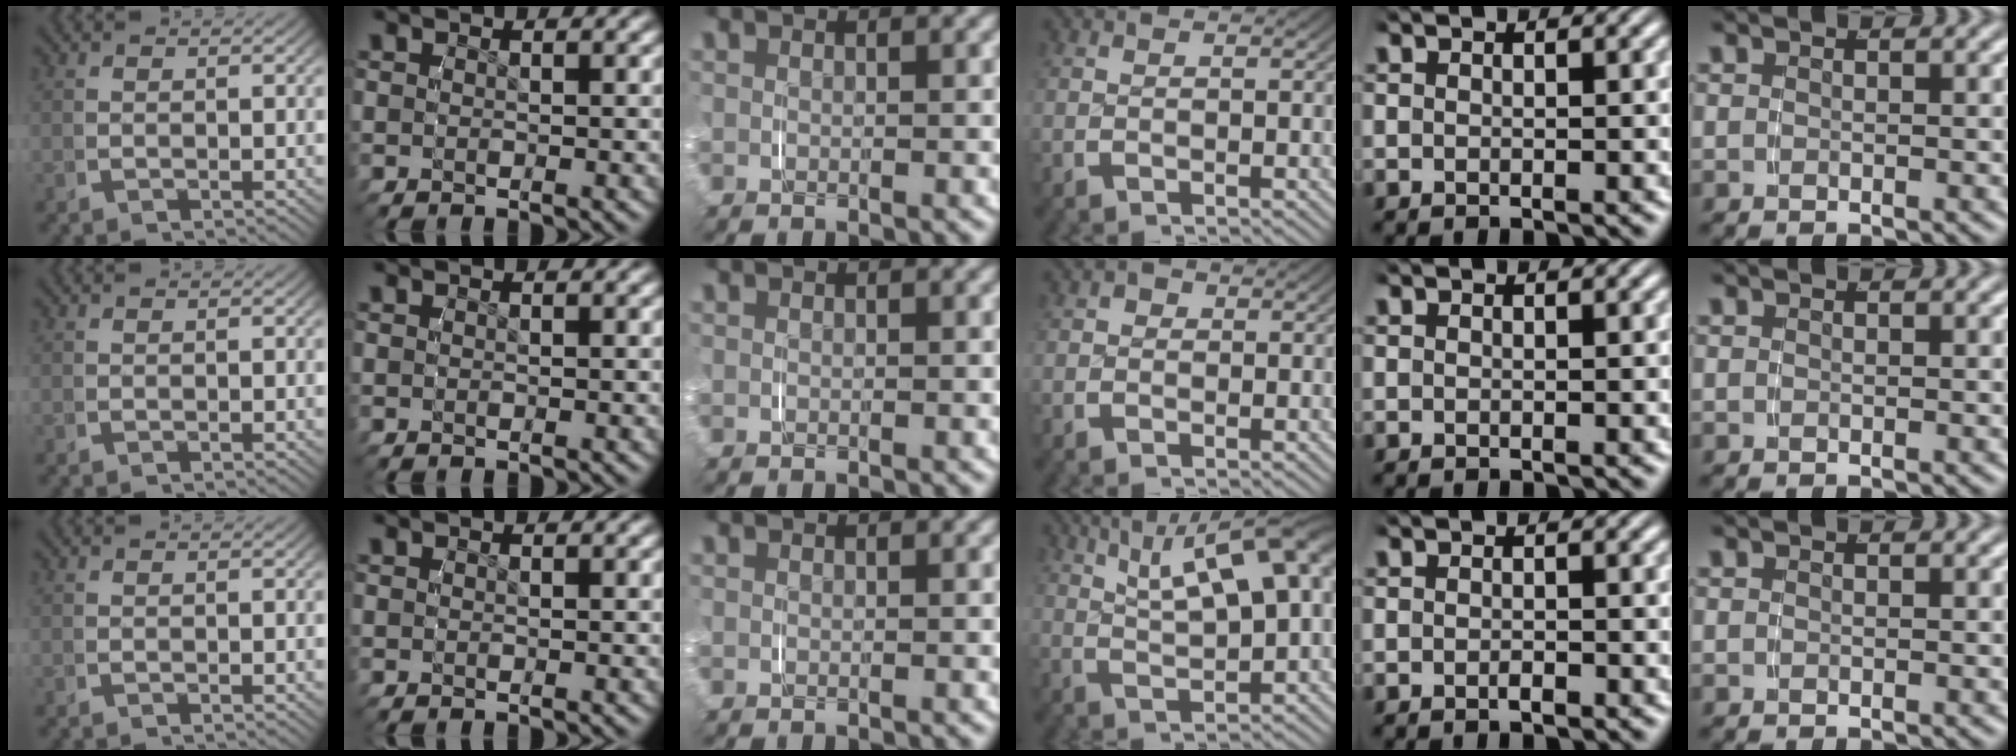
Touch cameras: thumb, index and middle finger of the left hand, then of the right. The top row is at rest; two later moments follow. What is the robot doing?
{"motion": "grasp_and_lifting", "object": "map"}